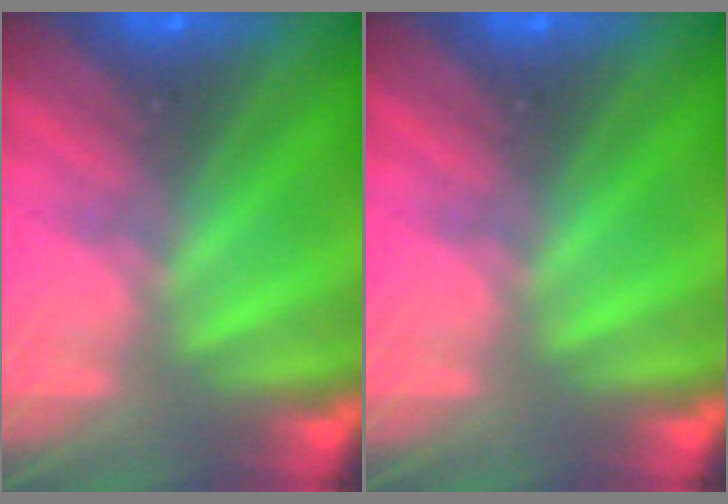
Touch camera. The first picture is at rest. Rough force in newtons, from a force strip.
{"total": 0.0}